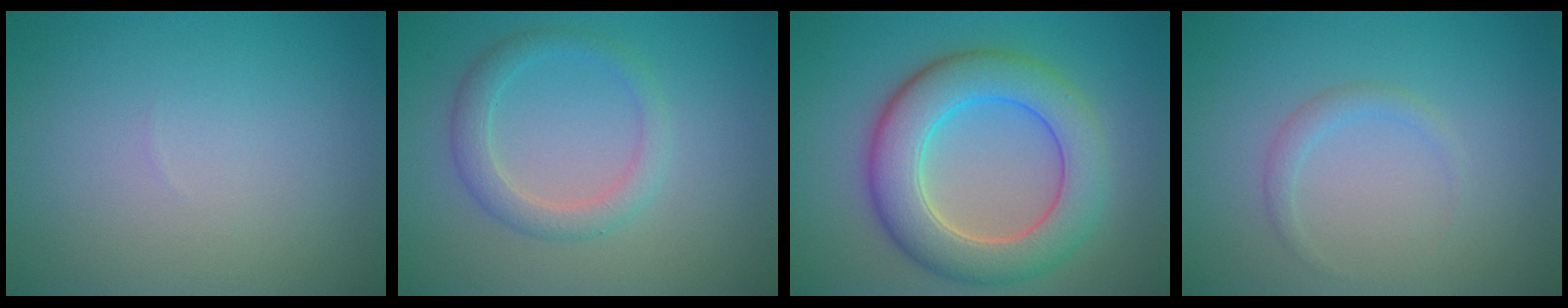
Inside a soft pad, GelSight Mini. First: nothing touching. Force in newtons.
{"total": 2.6, "press": 2.6, "slide": 0.2}
{"total": 7.8, "press": 7.8, "slide": 0.3}
{"total": 1.1, "press": 1.1, "slide": 0.1}